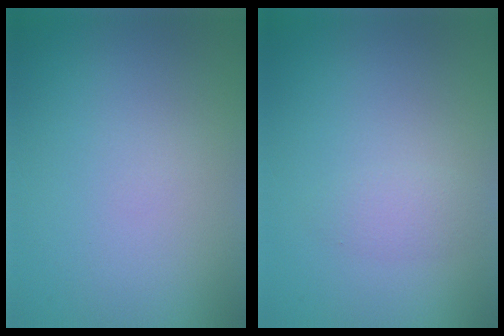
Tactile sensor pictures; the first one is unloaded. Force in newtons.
{"total": 1.3, "press": 1.3, "slide": 0.1}